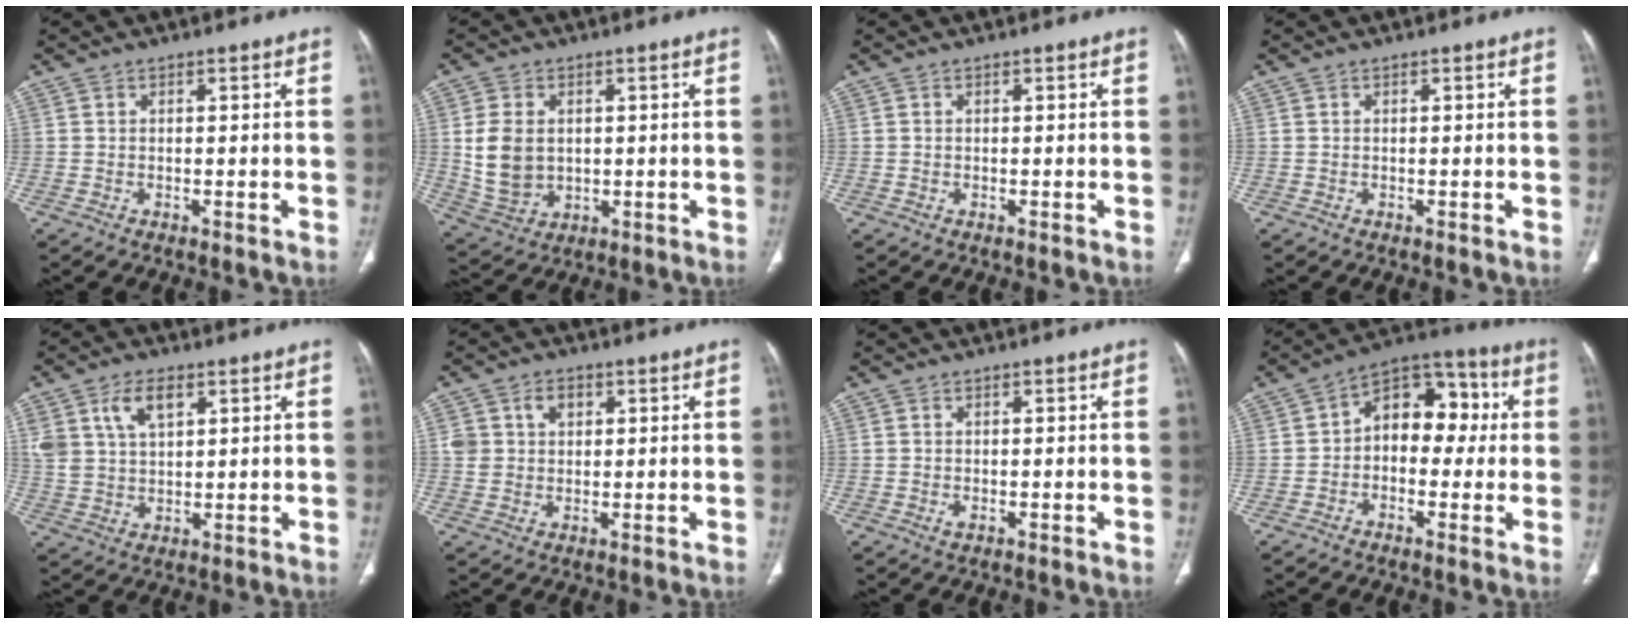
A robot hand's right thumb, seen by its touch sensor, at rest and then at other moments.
{"total": 9.4, "force": [1.0, 7.0, 6.2], "torque": [-0.112, -0.007, 0.035]}
{"total": 0.0}
{"total": 0.0}
{"total": 7.9, "force": [3.7, 4.4, 5.4], "torque": [-0.095, -0.010, 0.077]}
{"total": 5.2, "force": [1.8, 4.0, 2.7], "torque": [-0.028, -0.004, 0.035]}
{"total": 0.8, "force": [-0.2, 0.5, 0.6], "torque": [-0.016, -0.001, -0.002]}
{"total": 12.3, "force": [0.9, 8.2, 9.1], "torque": [-0.084, 0.040, -0.004]}